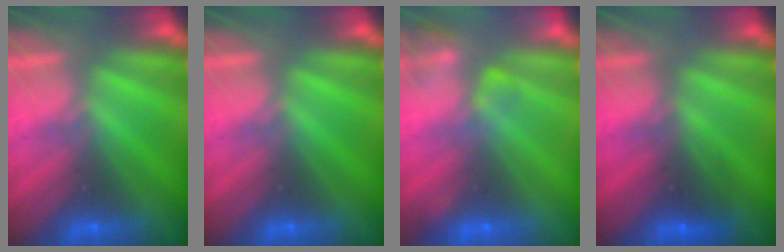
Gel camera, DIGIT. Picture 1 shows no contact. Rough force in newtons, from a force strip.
{"total": 0.0}
{"total": 2.4}
{"total": 2.7}